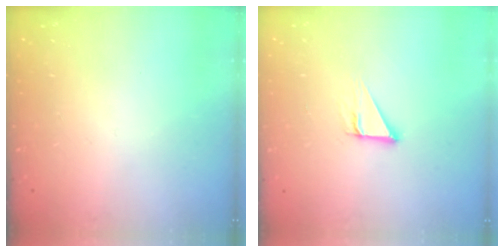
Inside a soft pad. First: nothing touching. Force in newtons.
{"total": 4.0, "press": 4.0, "slide": 0.2}